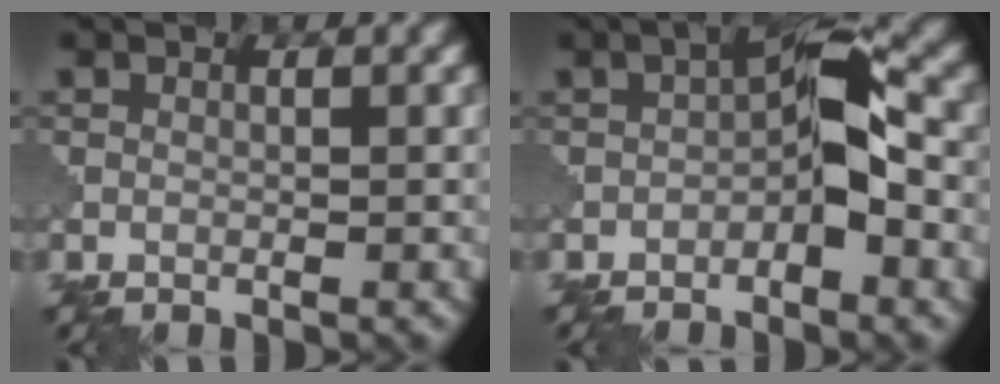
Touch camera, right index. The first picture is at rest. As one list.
[{"total": 5.1, "force": [-1.5, 1.9, 4.5], "torque": [-0.066, 0.016, -0.036]}]